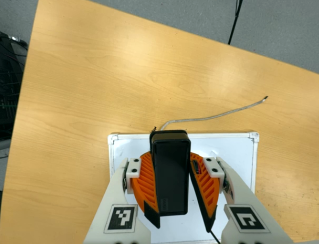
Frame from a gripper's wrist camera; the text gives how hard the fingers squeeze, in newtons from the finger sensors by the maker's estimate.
{"total": 8.6, "left": 9.1, "right": 8.0}